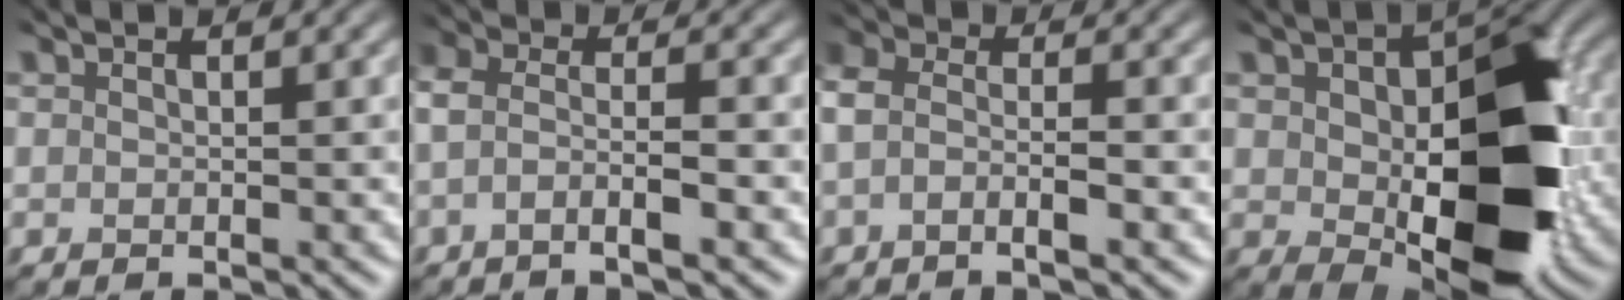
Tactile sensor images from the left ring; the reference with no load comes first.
{"total": 2.8, "force": [-2.0, 0.5, 1.8], "torque": [-0.041, -0.009, -0.040]}
{"total": 2.5, "force": [-1.9, 0.6, 1.6], "torque": [-0.040, -0.007, -0.037]}
{"total": 12.8, "force": [-1.2, 7.0, 10.6], "torque": [-0.158, -0.009, -0.007]}